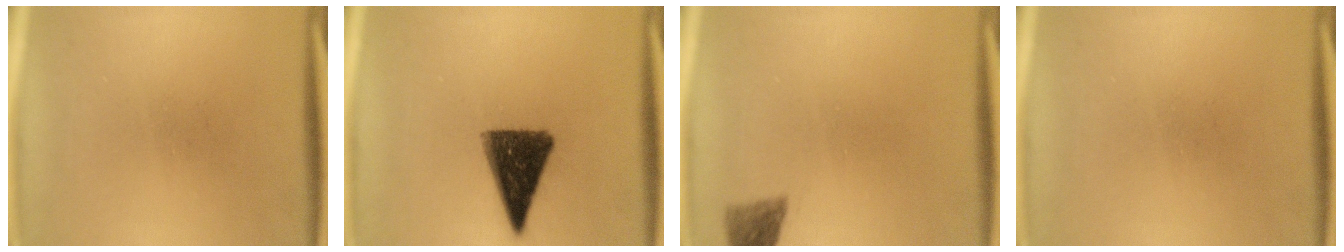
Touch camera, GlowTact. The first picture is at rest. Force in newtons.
{"total": 12.3}
{"total": 2.8}
{"total": 0.0}